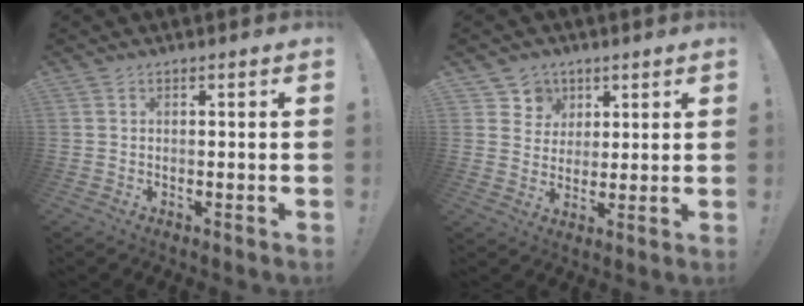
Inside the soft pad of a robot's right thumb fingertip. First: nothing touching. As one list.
[{"total": 6.8, "force": [3.1, 5.9, 0.7], "torque": [-0.013, -0.028, 0.062]}]